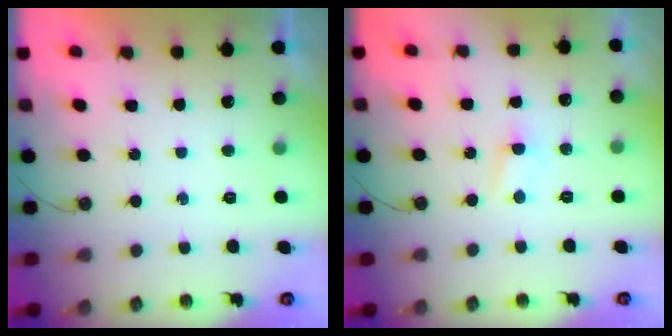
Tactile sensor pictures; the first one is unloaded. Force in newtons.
{"total": 2.8, "press": 2.8, "slide": 0.4}